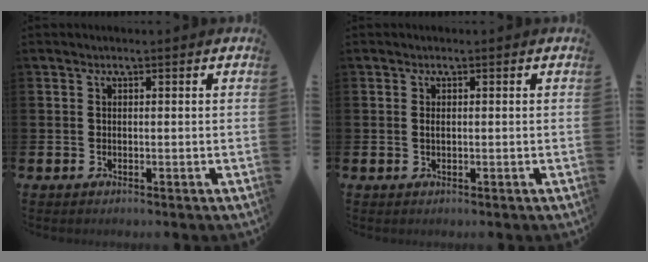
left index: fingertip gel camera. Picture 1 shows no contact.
{"total": 0.5, "force": [0.0, 0.2, 0.5], "torque": [-0.009, 0.000, -0.001]}